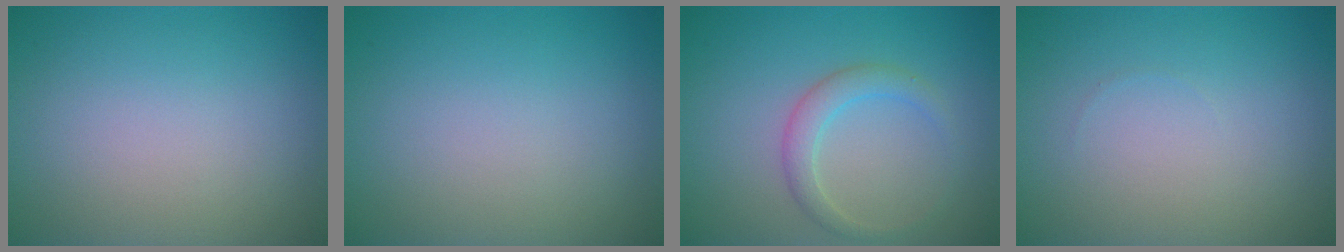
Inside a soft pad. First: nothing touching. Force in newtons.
{"total": 0.0}
{"total": 2.2, "press": 2.2, "slide": 0.1}
{"total": 0.0}